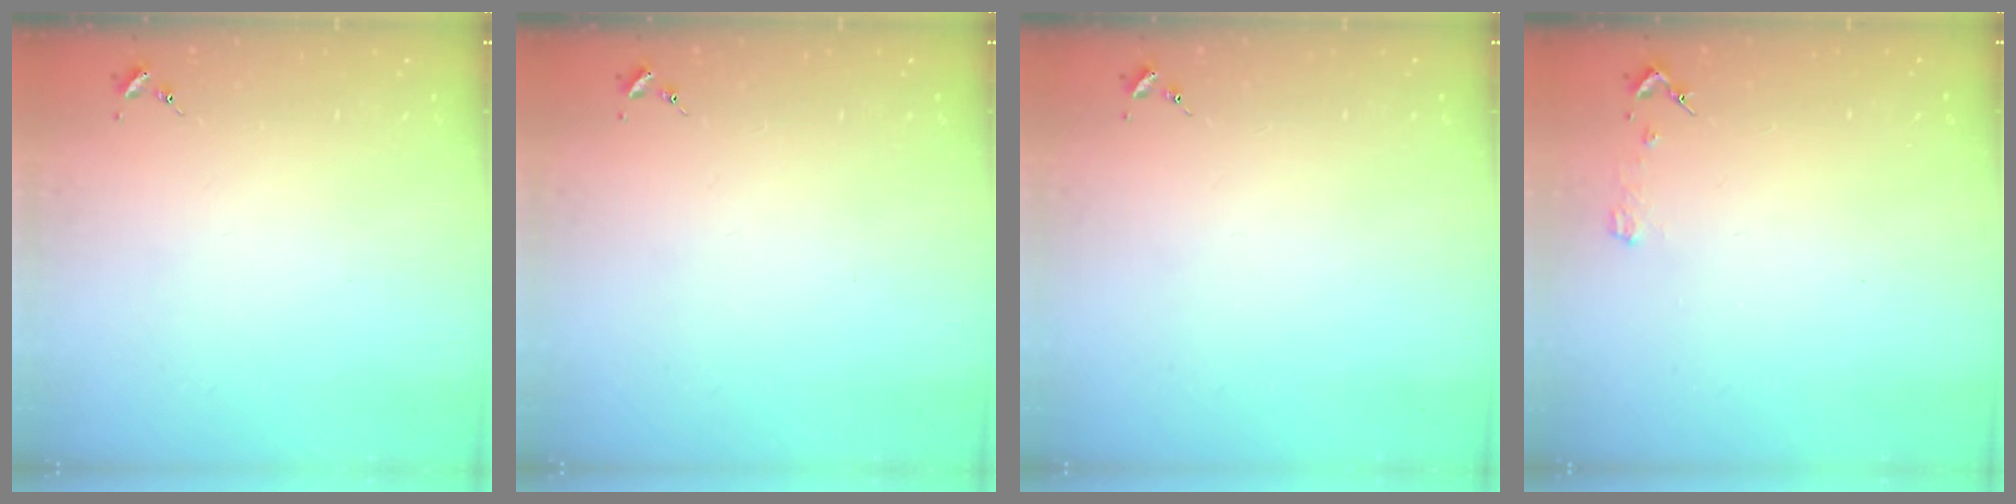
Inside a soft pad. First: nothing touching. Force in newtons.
{"total": 0.0}
{"total": 0.0}
{"total": 2.3, "press": 2.3, "slide": 0.3}